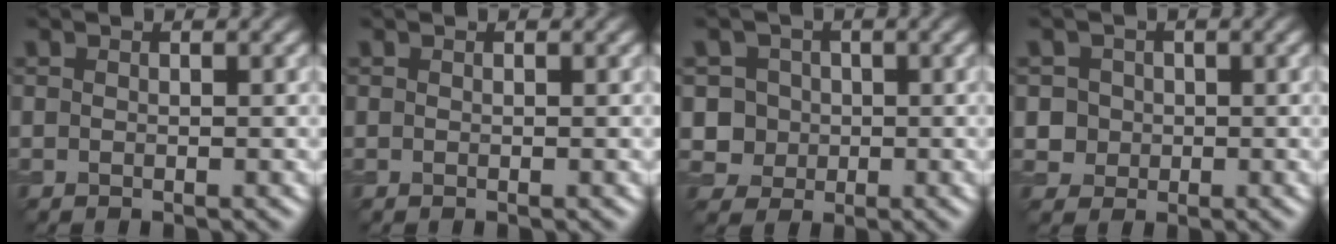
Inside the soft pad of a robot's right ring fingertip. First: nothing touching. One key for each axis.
{"total": 0.0}
{"total": 3.3, "fx": 0.1, "fy": 3.2, "fz": 0.8, "tx": 0.001, "ty": 0.007, "tz": 0.004}
{"total": 2.9, "fx": 0.4, "fy": 2.7, "fz": 0.8, "tx": 0.000, "ty": 0.010, "tz": 0.009}